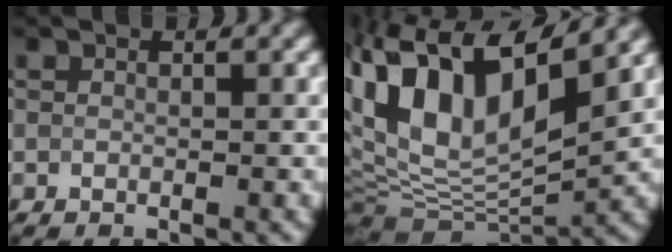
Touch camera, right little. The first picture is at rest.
{"total": 15.9, "force": [4.9, 7.8, 13.0], "torque": [-0.247, 0.033, 0.086]}